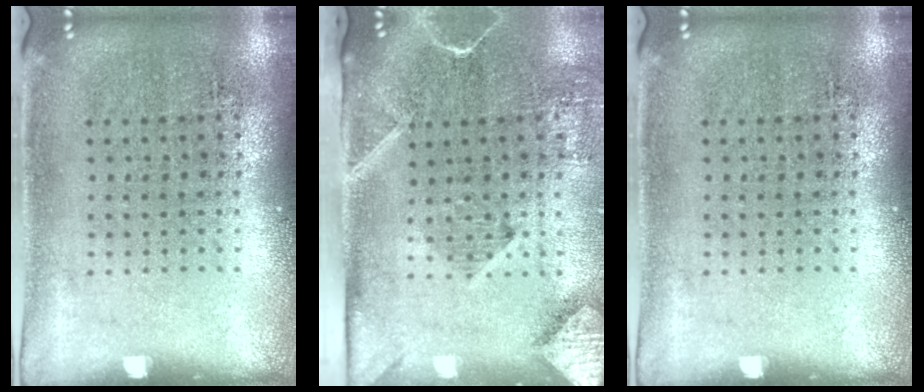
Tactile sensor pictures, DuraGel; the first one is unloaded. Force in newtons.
{"total": 2.8, "press": 2.1, "slide": 1.9}
{"total": 0.0}